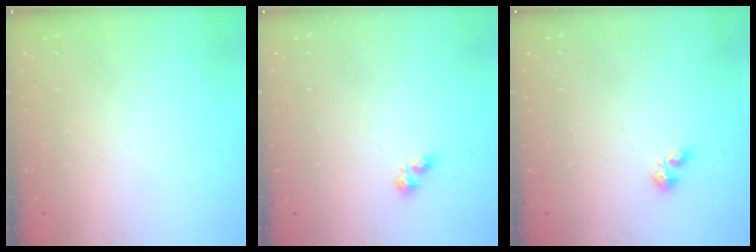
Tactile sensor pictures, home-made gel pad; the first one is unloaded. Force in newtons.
{"total": 3.5, "press": 3.4, "slide": 0.6}
{"total": 2.9, "press": 2.9, "slide": 0.5}